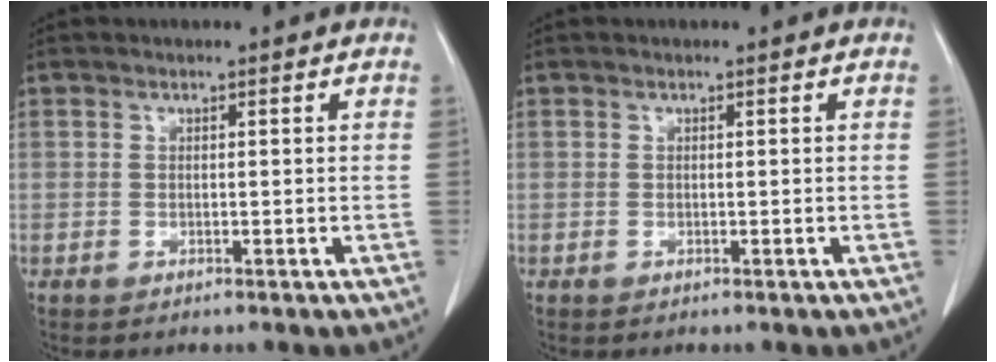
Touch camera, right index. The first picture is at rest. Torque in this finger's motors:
{"motor_torque": [0.00, 0.00, 0.00, 0.00]}